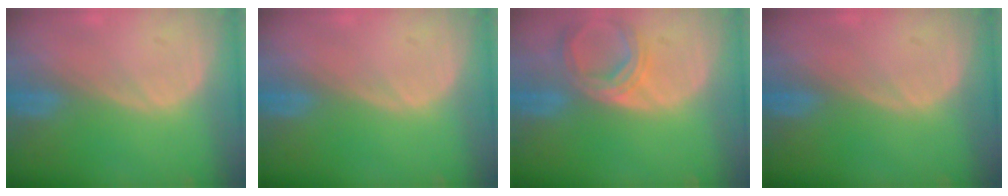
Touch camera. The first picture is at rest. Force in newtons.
{"total": 0.0}
{"total": 6.6, "press": 6.0, "slide": 2.8}
{"total": 0.0}